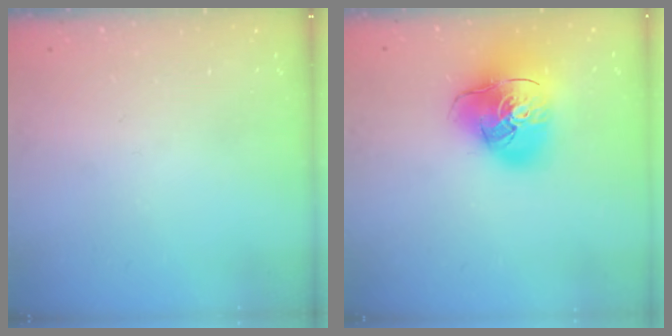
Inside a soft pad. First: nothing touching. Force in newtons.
{"total": 19.7, "press": 19.5, "slide": 2.7}